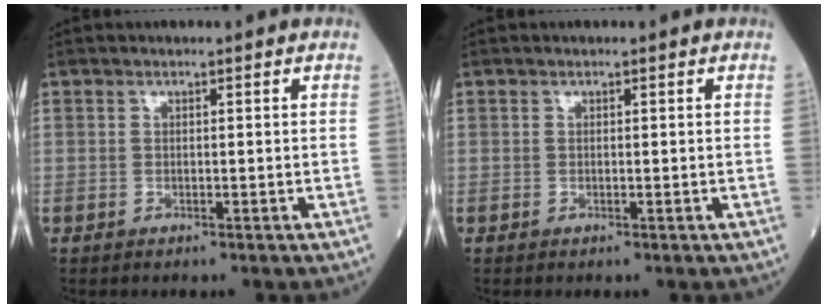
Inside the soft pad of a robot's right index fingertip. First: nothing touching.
{"total": 0.0}